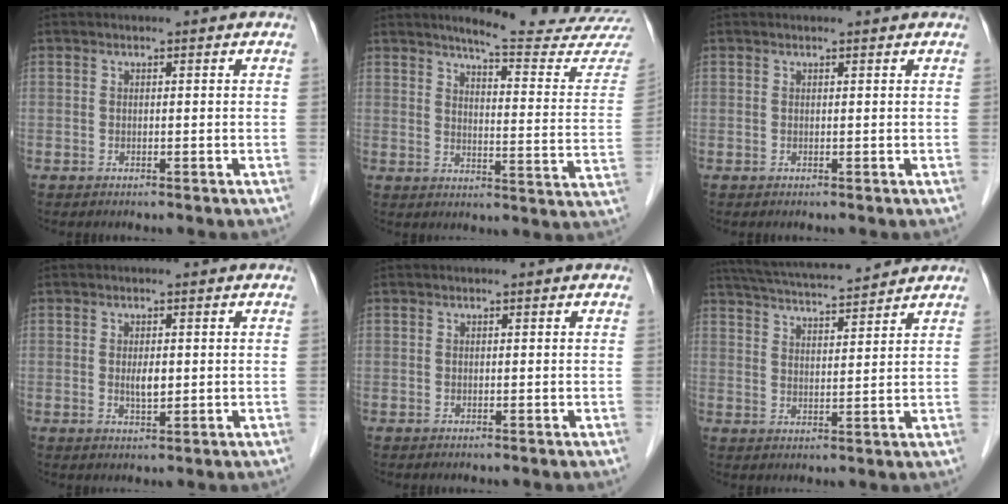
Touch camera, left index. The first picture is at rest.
{"total": 17.9, "force": [16.9, -0.3, 5.6], "torque": [-0.073, -0.112, 0.191]}
{"total": 0.9, "force": [0.8, 0.0, 0.2], "torque": [-0.009, 0.004, 0.011]}
{"total": 2.1, "force": [0.0, 0.7, 2.0], "torque": [-0.037, -0.007, 0.001]}
{"total": 0.0}
{"total": 12.5, "force": [11.5, 1.1, 4.8], "torque": [-0.093, 0.022, 0.183]}